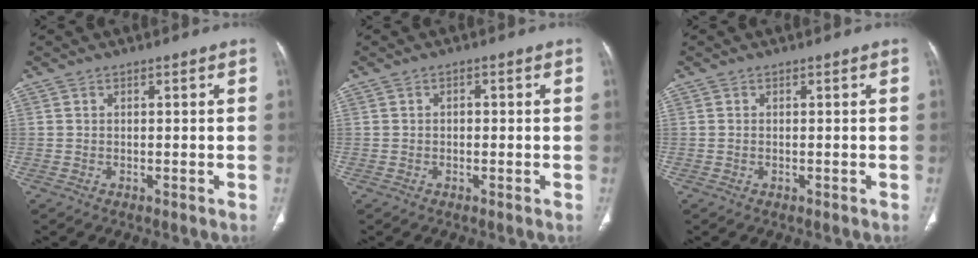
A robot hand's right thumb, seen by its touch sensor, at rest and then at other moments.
{"total": 1.0, "force": [-0.1, 0.8, 0.6], "torque": [-0.001, 0.005, -0.005]}
{"total": 0.0}